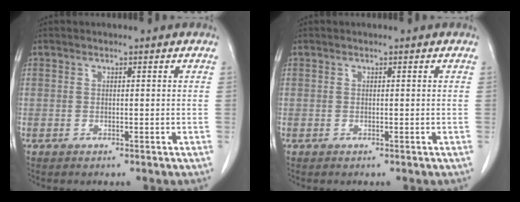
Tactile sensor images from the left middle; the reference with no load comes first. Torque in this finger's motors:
{"motor_torque": [0.37, -0.28, 0.02, 0.01]}